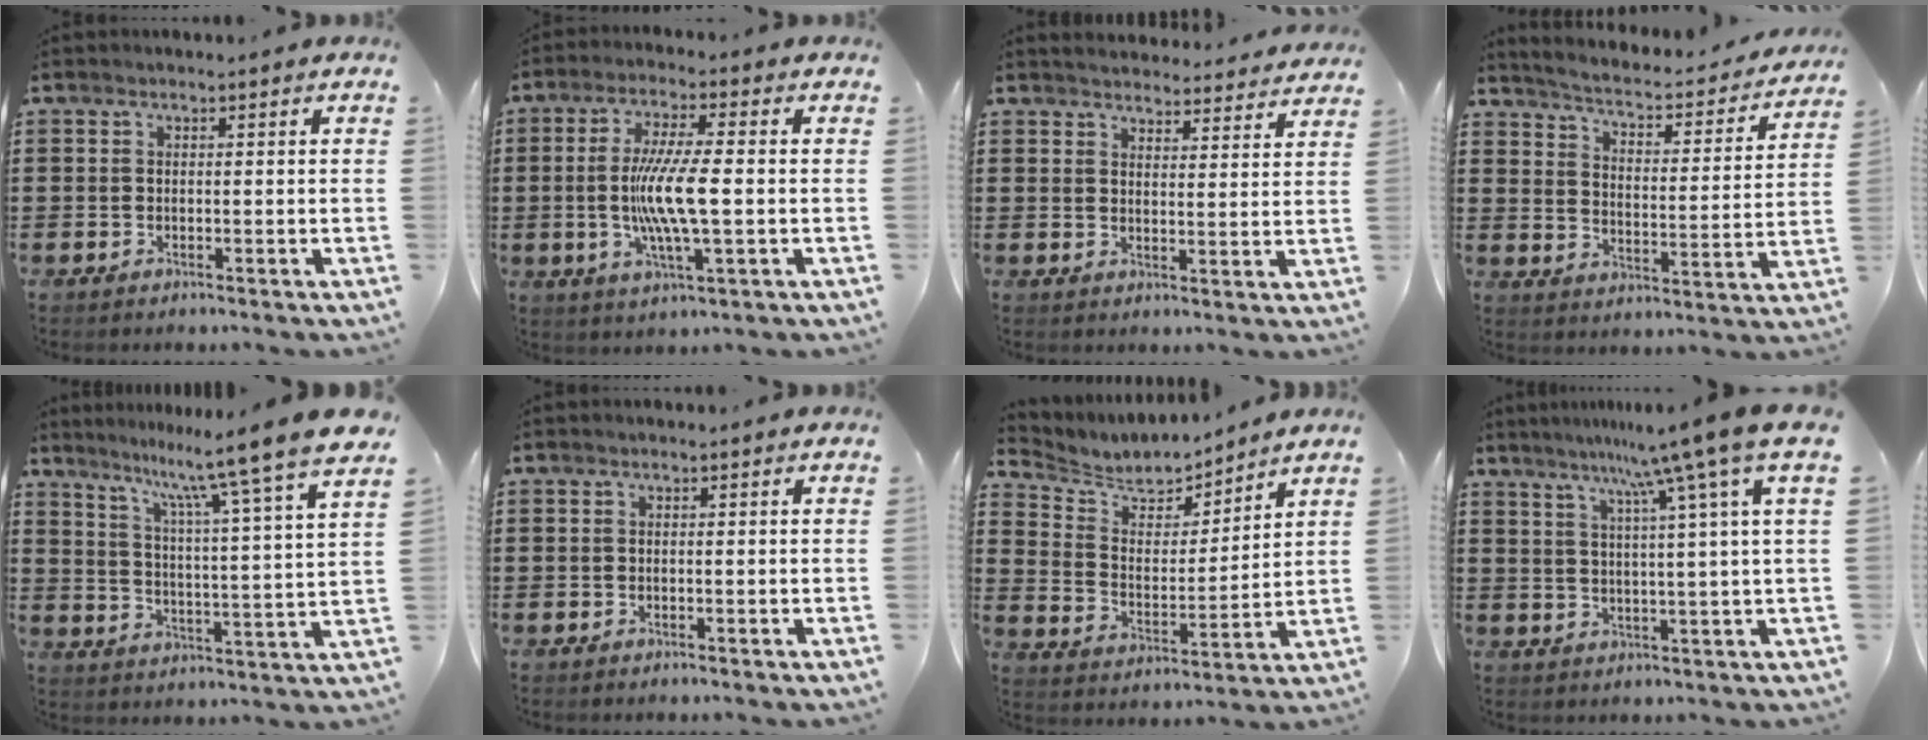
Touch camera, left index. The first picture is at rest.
{"total": 9.1, "force": [-0.6, 1.2, 9.0], "torque": [-0.179, -0.009, -0.018]}
{"total": 3.3, "force": [3.3, 0.0, 0.0], "torque": [-0.004, -0.025, 0.057]}
{"total": 2.5, "force": [2.3, 0.1, 1.0], "torque": [-0.038, -0.031, 0.027]}
{"total": 9.9, "force": [8.6, -1.7, 4.7], "torque": [-0.103, -0.073, 0.130]}
{"total": 0.0}
{"total": 6.3, "force": [5.7, 2.2, 1.1], "torque": [-0.059, -0.035, 0.099]}
{"total": 9.1, "force": [5.6, -2.2, 6.9], "torque": [-0.135, -0.024, 0.079]}